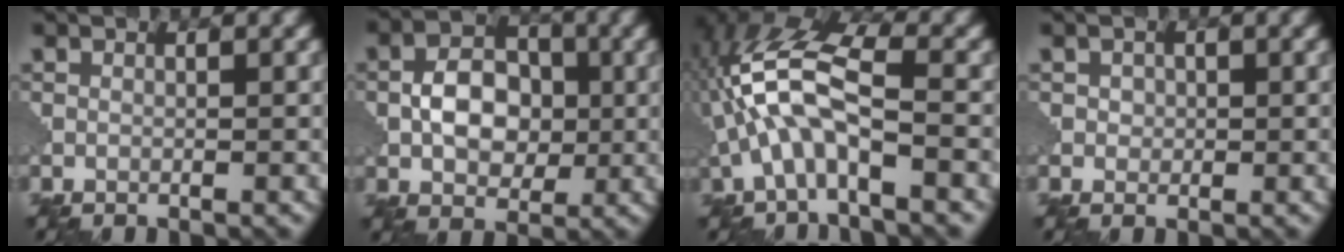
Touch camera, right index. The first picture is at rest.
{"total": 5.5, "force": [-0.3, 3.9, 3.8], "torque": [-0.060, 0.005, -0.007]}
{"total": 7.9, "force": [-1.5, 3.1, 7.1], "torque": [-0.159, 0.027, -0.040]}
{"total": 1.0, "force": [0.1, 0.9, 0.4], "torque": [-0.004, 0.000, 0.002]}